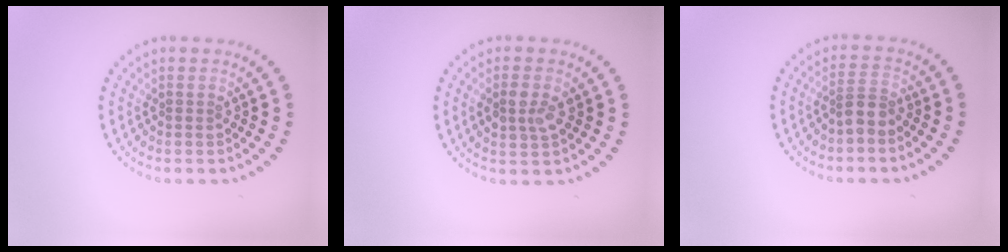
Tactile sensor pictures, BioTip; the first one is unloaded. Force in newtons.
{"total": 2.5, "press": 2.5, "slide": 0.4}
{"total": 2.2, "press": 1.6, "slide": 1.4}